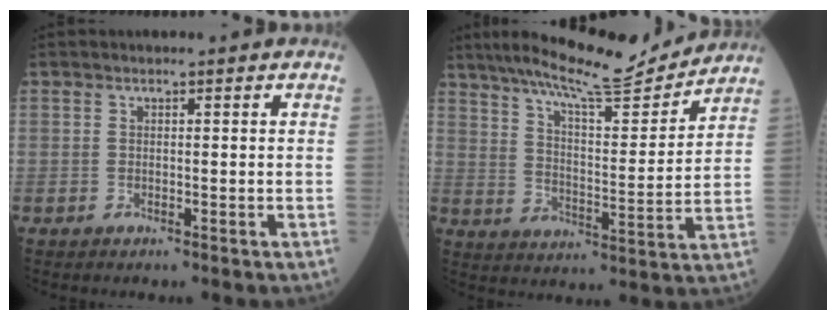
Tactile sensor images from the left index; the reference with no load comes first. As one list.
[{"total": 16.2, "force": [14.7, 1.6, 6.6], "torque": [-0.116, -0.002, 0.229]}]